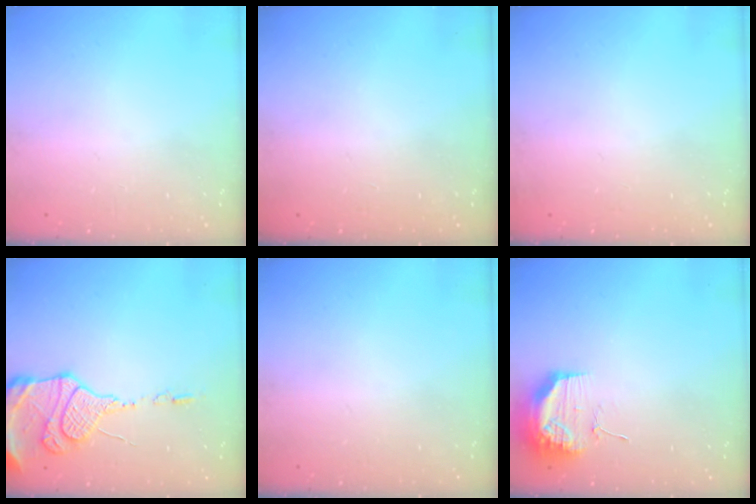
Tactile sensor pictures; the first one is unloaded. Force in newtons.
{"total": 0.0}
{"total": 2.8, "press": 2.2, "slide": 1.7}
{"total": 15.6, "press": 15.1, "slide": 3.7}
{"total": 0.0}
{"total": 17.9, "press": 13.8, "slide": 11.4}